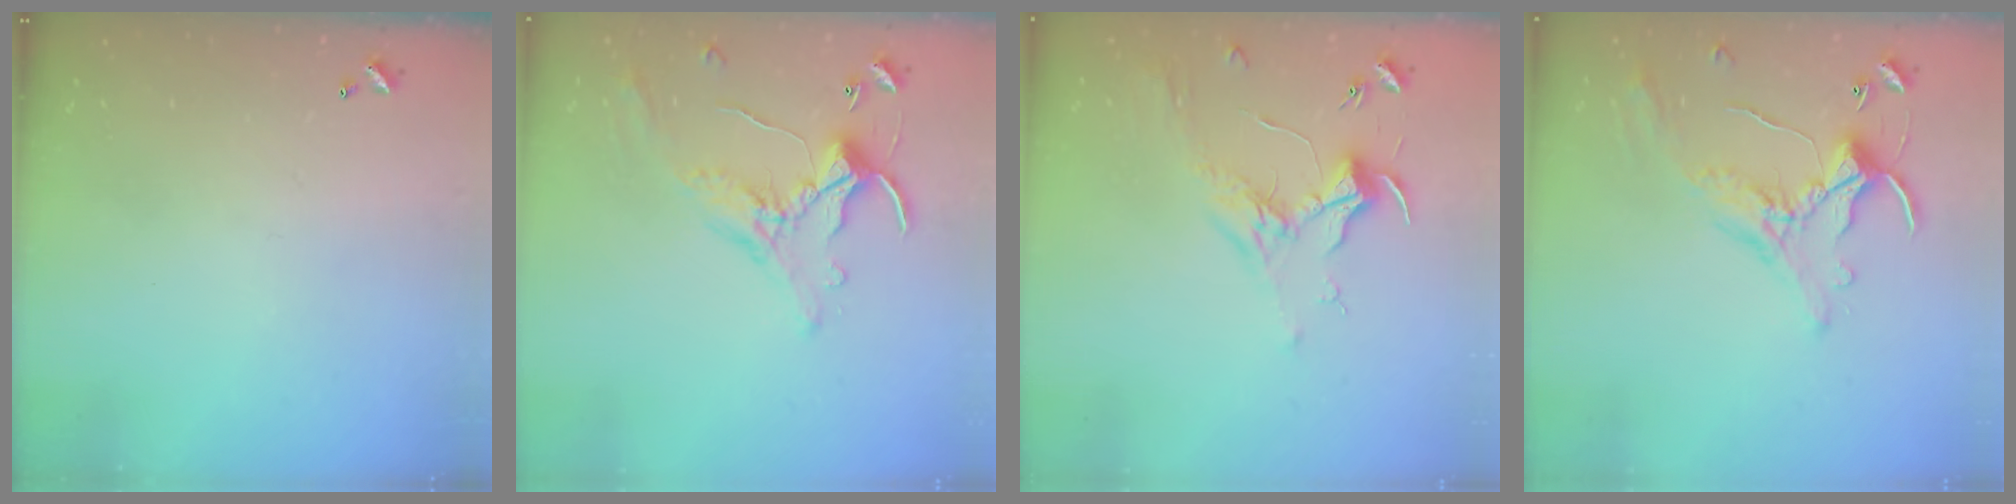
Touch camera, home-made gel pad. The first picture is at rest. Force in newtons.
{"total": 1.6, "press": 1.2, "slide": 1.0}
{"total": 1.8, "press": 1.6, "slide": 0.6}
{"total": 1.0, "press": 0.2, "slide": 1.0}